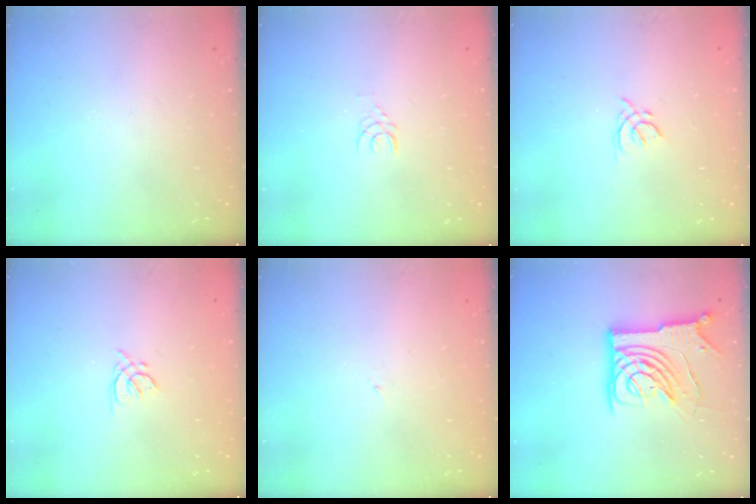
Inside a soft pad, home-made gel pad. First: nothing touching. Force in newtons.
{"total": 3.2, "press": 3.2, "slide": 0.4}
{"total": 2.7, "press": 2.7, "slide": 0.3}
{"total": 1.8, "press": 1.7, "slide": 0.5}
{"total": 1.9, "press": 1.9, "slide": 0.1}
{"total": 16.8, "press": 16.6, "slide": 2.0}